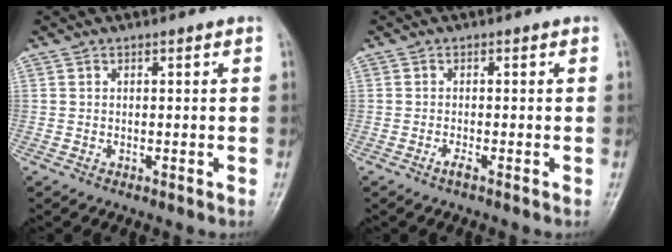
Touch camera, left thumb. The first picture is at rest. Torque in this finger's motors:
{"motor_torque": [-0.02, 0.02, 0.10, 0.02, 0.00]}